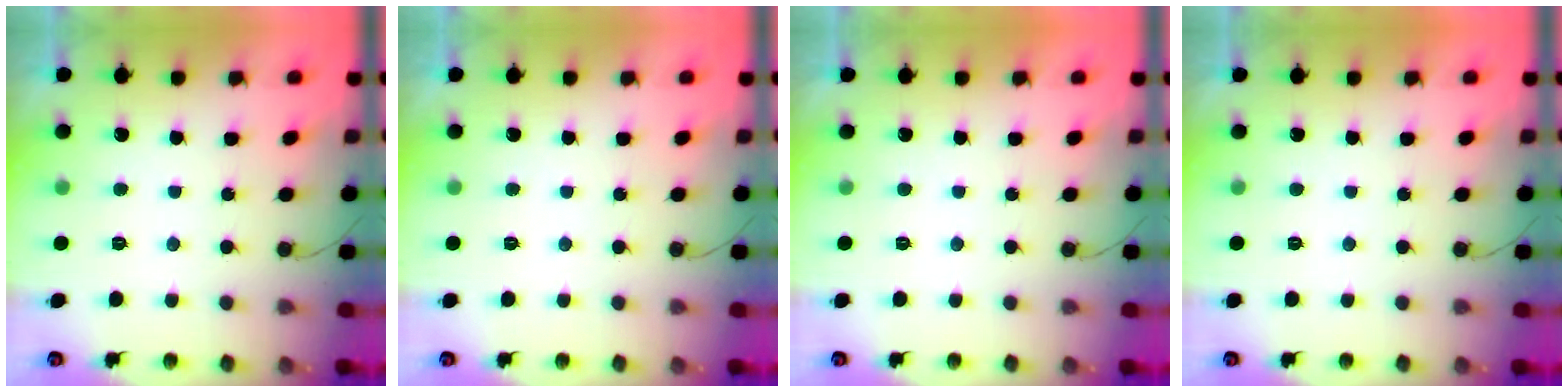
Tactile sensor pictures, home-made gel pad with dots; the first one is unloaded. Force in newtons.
{"total": 0.0}
{"total": 1.8, "press": 1.8, "slide": 0.1}
{"total": 1.8, "press": 1.8, "slide": 0.1}